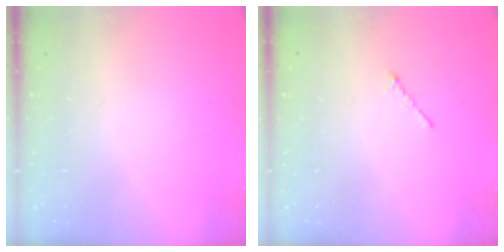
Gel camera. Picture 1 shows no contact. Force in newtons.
{"total": 0.8, "press": 0.7, "slide": 0.4}